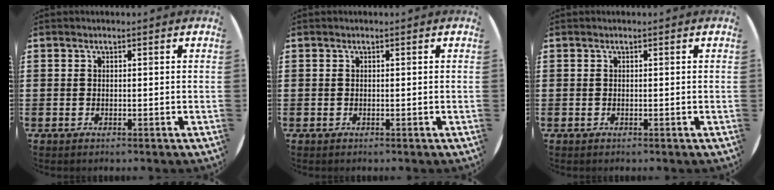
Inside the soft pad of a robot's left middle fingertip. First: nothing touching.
{"total": 0.0}
{"total": 0.0}